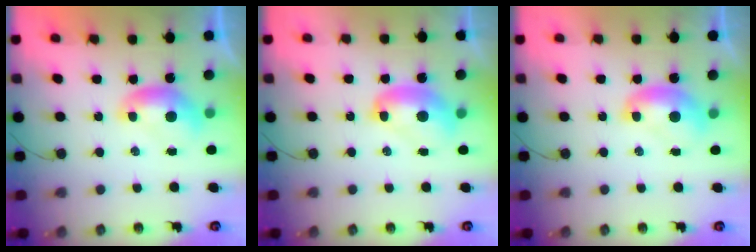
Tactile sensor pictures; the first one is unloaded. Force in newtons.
{"total": 3.5, "press": 3.5, "slide": 0.4}
{"total": 1.5, "press": 1.5, "slide": 0.2}